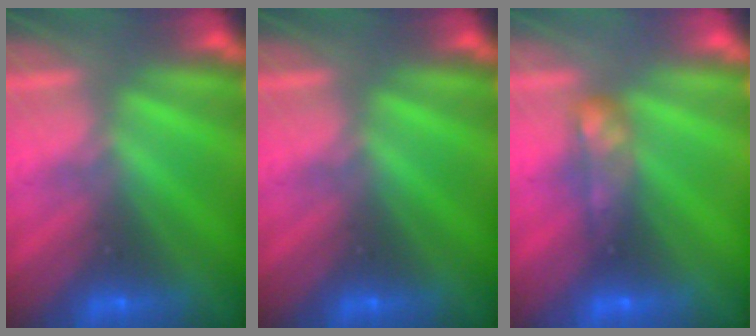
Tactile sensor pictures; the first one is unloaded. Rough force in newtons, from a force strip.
{"total": 0.0}
{"total": 4.5}